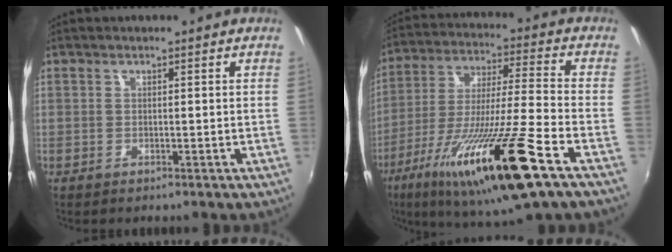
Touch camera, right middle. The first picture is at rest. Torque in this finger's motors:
{"motor_torque": [1.88, -0.26, 1.05, 0.21]}